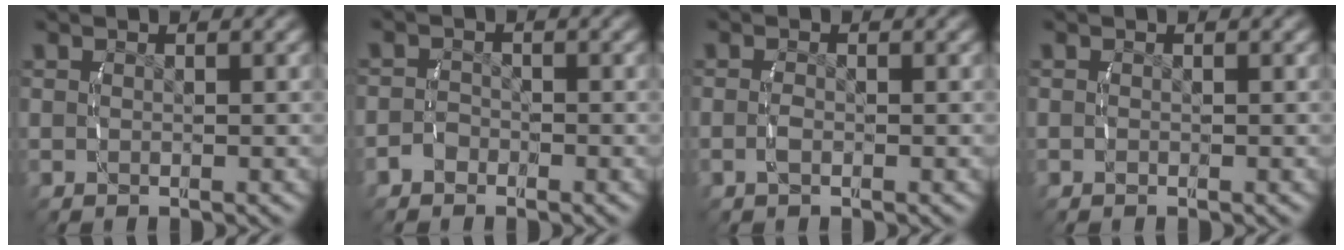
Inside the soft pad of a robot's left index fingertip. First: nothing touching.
{"total": 1.5, "force": [-1.2, 0.8, 0.0], "torque": [0.000, -0.006, -0.023]}
{"total": 0.9, "force": [-0.6, 0.2, 0.7], "torque": [-0.019, -0.004, -0.010]}
{"total": 0.0}